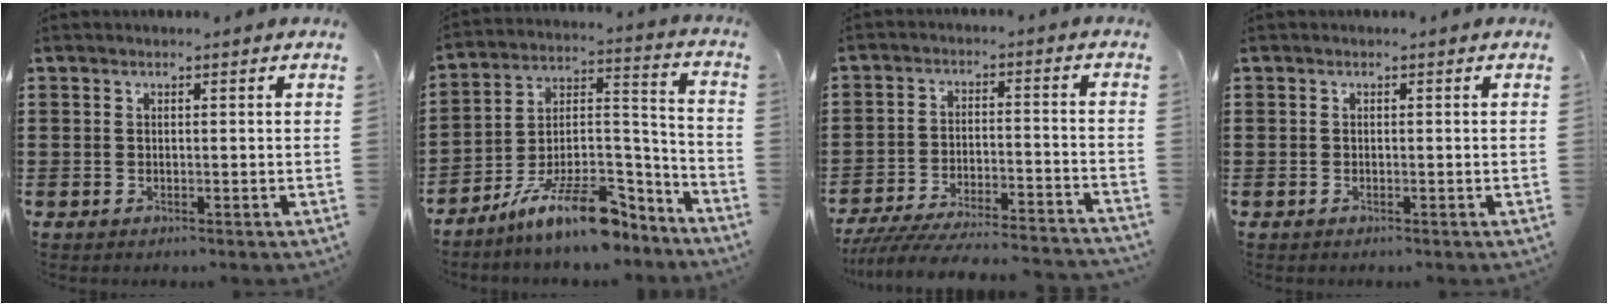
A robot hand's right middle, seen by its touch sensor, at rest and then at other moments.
{"total": 11.8, "force": [-9.2, 2.6, 7.0], "torque": [-0.119, 0.021, -0.174]}
{"total": 6.5, "force": [-6.2, 0.1, 1.9], "torque": [-0.043, -0.007, -0.124]}
{"total": 0.0}